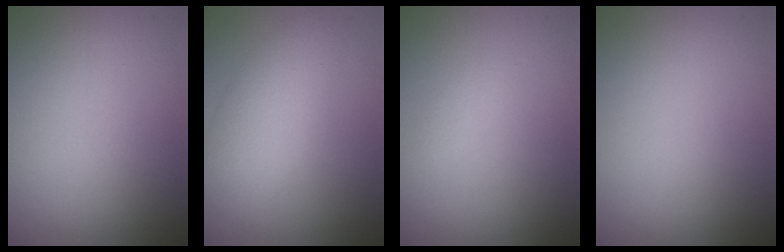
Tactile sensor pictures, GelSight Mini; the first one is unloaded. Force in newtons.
{"total": 3.8, "press": 3.8, "slide": 0.1}
{"total": 0.6, "press": 0.6, "slide": 0.1}
{"total": 0.0}